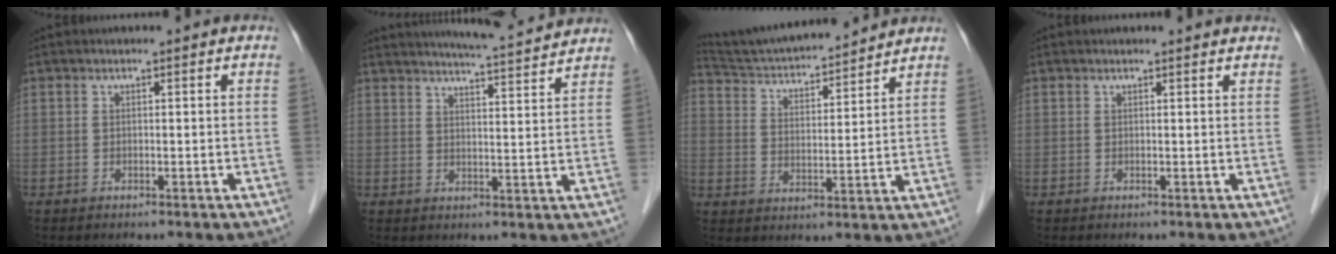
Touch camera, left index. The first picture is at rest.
{"total": 11.2, "force": [10.6, 0.0, 3.6], "torque": [-0.064, 0.011, 0.138]}
{"total": 15.6, "force": [14.7, 1.2, 5.0], "torque": [-0.094, 0.017, 0.237]}
{"total": 2.0, "force": [2.0, 0.1, 0.3], "torque": [-0.013, 0.004, 0.017]}